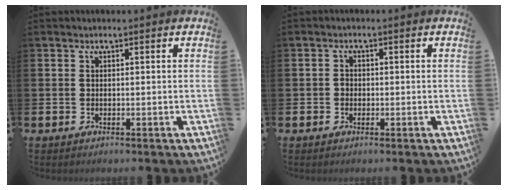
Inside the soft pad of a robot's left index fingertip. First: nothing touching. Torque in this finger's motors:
{"motor_torque": [-0.02, 0.09, -0.01, -0.01]}